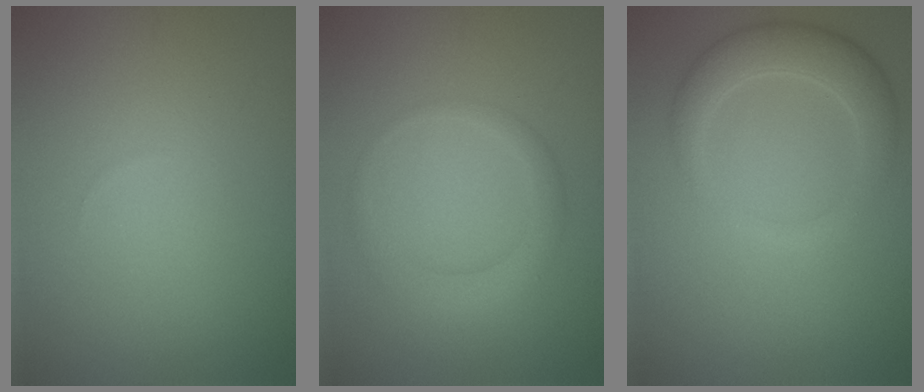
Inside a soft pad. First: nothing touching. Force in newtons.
{"total": 2.6, "press": 2.6, "slide": 0.1}
{"total": 3.9, "press": 3.9, "slide": 0.2}